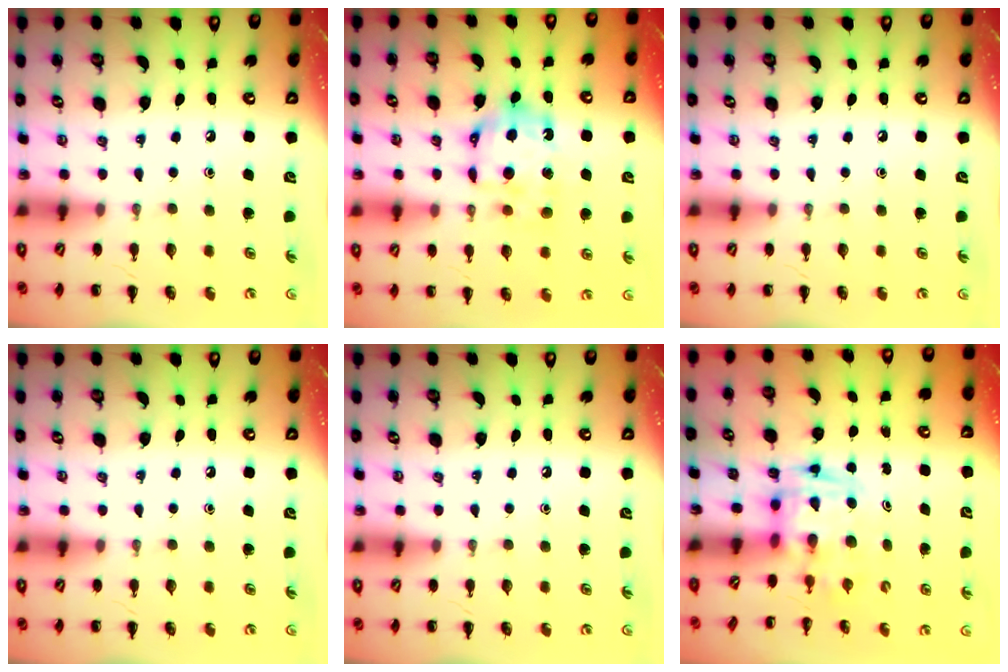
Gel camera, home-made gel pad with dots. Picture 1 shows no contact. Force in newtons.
{"total": 11.1, "press": 11.0, "slide": 1.2}
{"total": 0.0}
{"total": 0.0}
{"total": 0.0}
{"total": 2.7, "press": 2.7, "slide": 0.5}